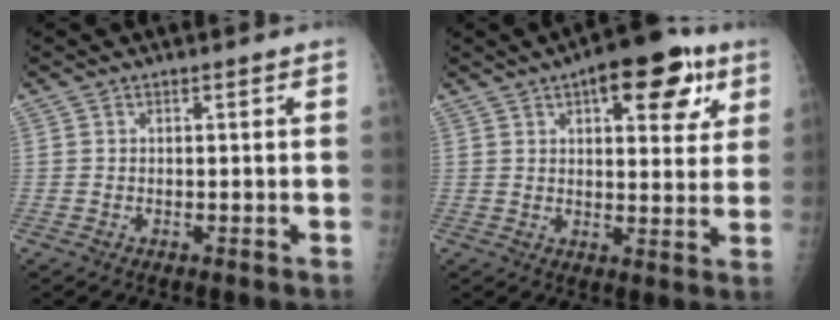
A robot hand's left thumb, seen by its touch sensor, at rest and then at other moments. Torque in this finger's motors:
{"motor_torque": [0.73, 1.76, 1.22, -0.68, 0.23]}